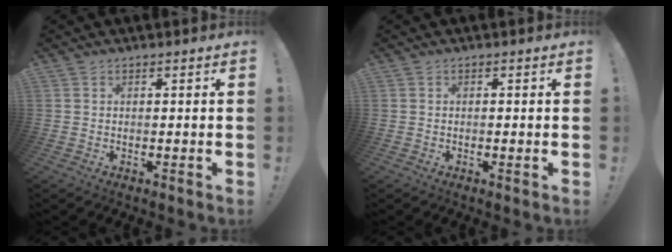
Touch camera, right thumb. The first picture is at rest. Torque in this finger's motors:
{"motor_torque": [0.06, -0.17, 0.06, 0.07, -0.11]}